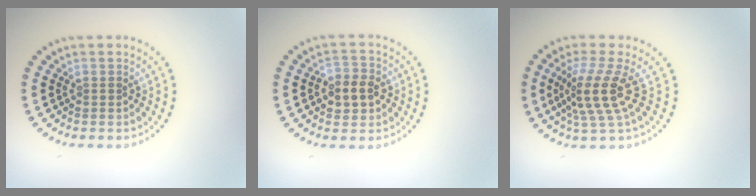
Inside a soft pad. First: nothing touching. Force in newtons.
{"total": 3.1, "press": 3.1, "slide": 0.7}
{"total": 4.2, "press": 3.0, "slide": 2.9}